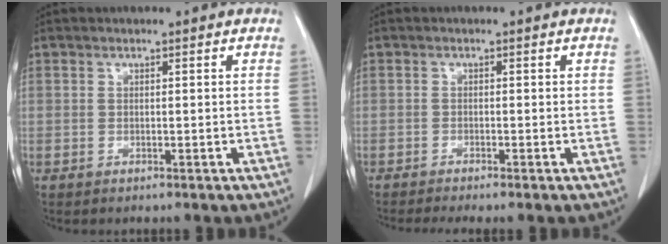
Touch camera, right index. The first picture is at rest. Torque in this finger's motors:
{"motor_torque": [0.48, -0.49, 0.07, 0.02]}